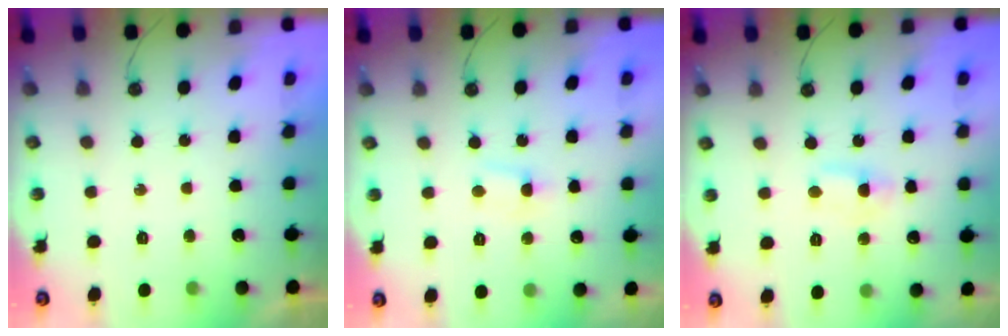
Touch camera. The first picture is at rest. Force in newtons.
{"total": 3.2, "press": 3.2, "slide": 0.4}
{"total": 2.0, "press": 1.9, "slide": 0.8}